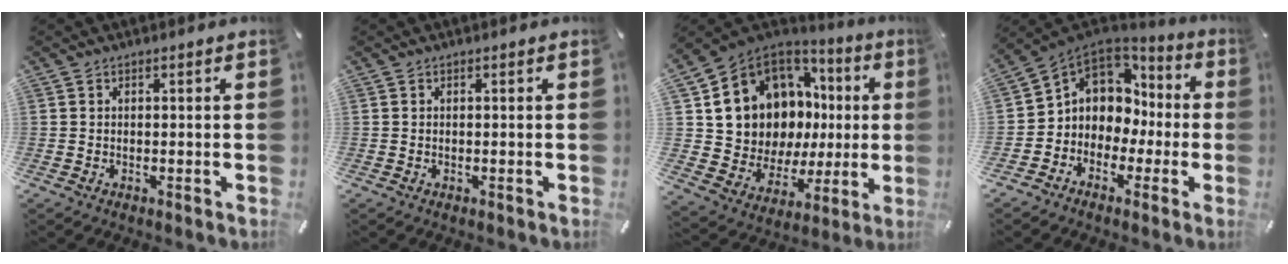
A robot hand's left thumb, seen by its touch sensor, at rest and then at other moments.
{"total": 0.0}
{"total": 11.6, "force": [5.0, 9.6, 4.2], "torque": [-0.095, -0.068, 0.109]}
{"total": 7.7, "force": [0.8, 7.6, 1.0], "torque": [-0.048, -0.016, 0.024]}